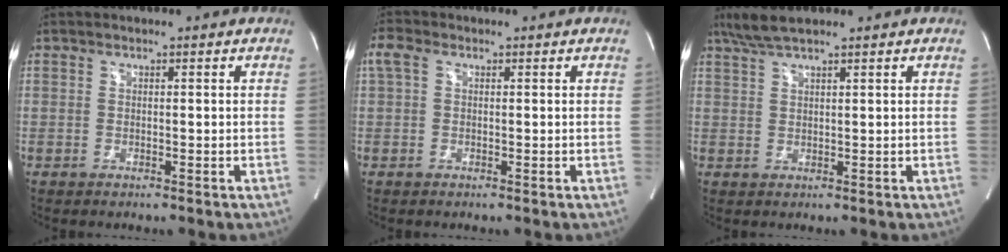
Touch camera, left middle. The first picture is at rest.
{"total": 2.5, "force": [0.8, 1.5, 1.8], "torque": [-0.054, 0.025, 0.020]}
{"total": 4.0, "force": [3.3, 0.1, 2.3], "torque": [-0.054, 0.013, 0.069]}